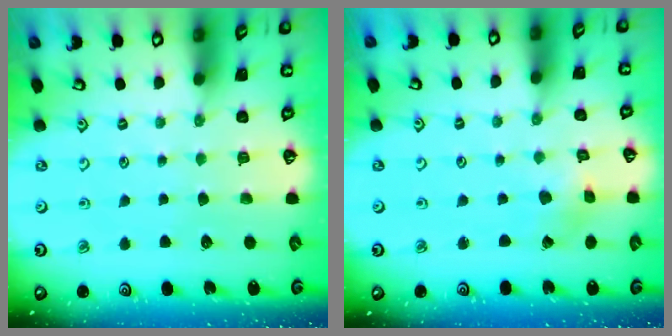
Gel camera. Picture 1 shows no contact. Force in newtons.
{"total": 1.4, "press": 1.4, "slide": 0.2}